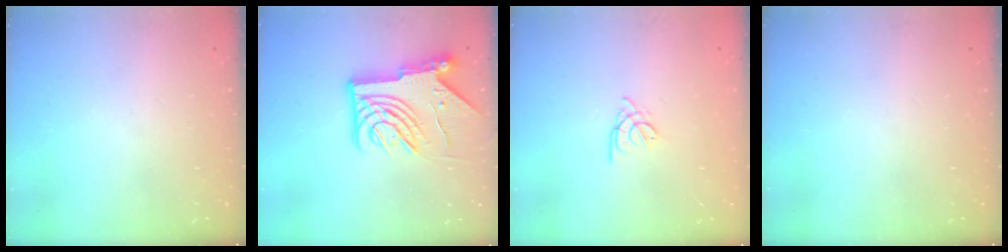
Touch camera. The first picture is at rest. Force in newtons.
{"total": 12.2, "press": 12.1, "slide": 1.4}
{"total": 2.2, "press": 2.2, "slide": 0.5}
{"total": 0.0}